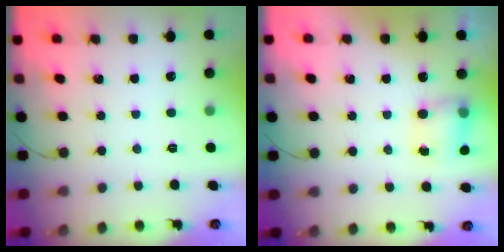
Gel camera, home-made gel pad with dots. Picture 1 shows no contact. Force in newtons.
{"total": 6.9, "press": 6.9, "slide": 0.7}